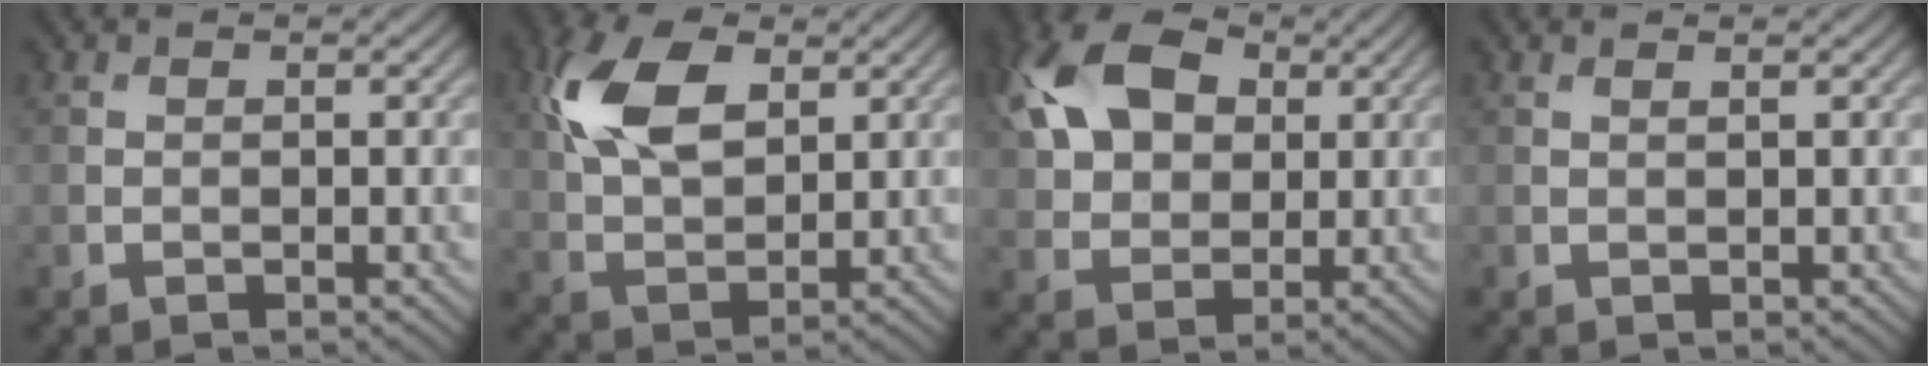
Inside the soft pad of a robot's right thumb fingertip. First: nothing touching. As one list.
[{"total": 10.0, "force": [3.6, 5.6, 7.4], "torque": [-0.181, 0.016, 0.067]}, {"total": 12.0, "force": [4.1, 8.0, 8.0], "torque": [-0.193, 0.032, 0.067]}, {"total": 0.6, "force": [0.5, -0.1, 0.4], "torque": [-0.009, 0.001, 0.006]}]